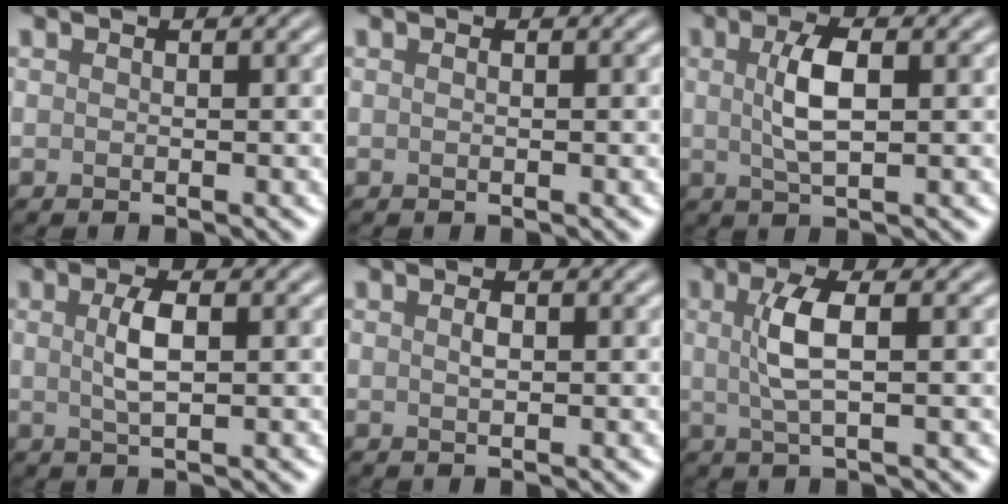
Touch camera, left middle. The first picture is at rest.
{"total": 0.0}
{"total": 3.6, "force": [0.6, 1.2, 3.4], "torque": [-0.076, 0.004, 0.011]}
{"total": 2.5, "force": [0.4, 0.7, 2.4], "torque": [-0.055, 0.005, 0.009]}
{"total": 0.9, "force": [0.1, 0.4, 0.8], "torque": [-0.018, 0.002, 0.003]}
{"total": 3.4, "force": [0.5, 0.7, 3.2], "torque": [-0.073, 0.007, 0.011]}